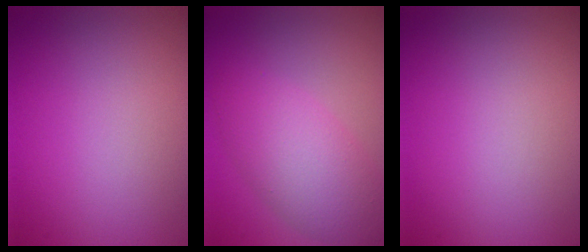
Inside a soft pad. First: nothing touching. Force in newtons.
{"total": 5.3, "press": 5.3, "slide": 0.1}
{"total": 0.0}